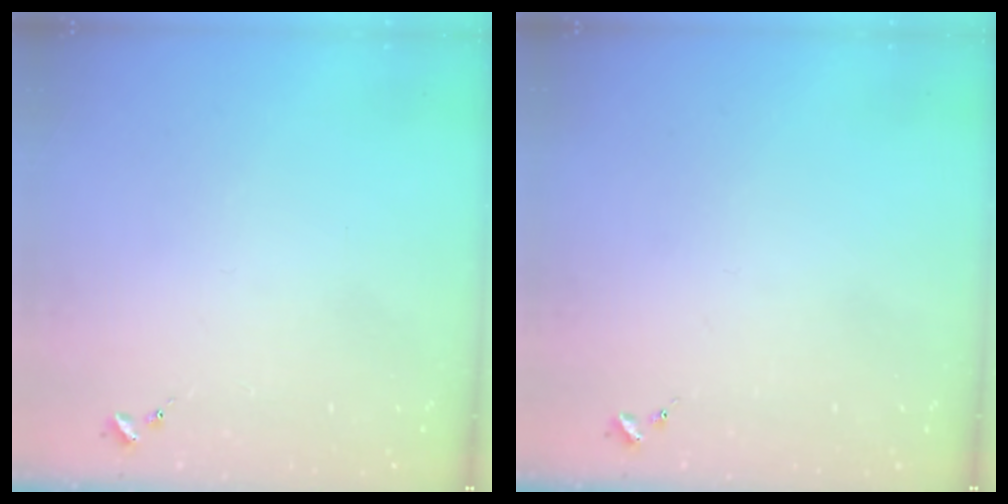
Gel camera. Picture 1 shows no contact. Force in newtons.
{"total": 0.0}